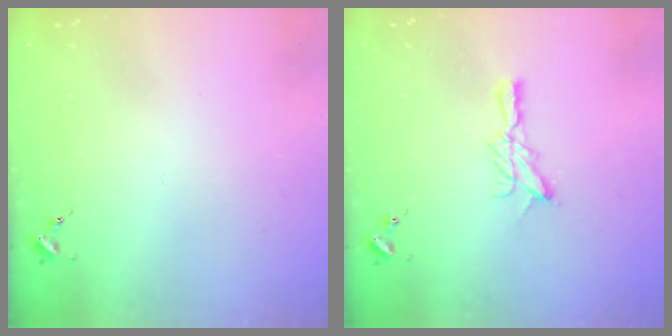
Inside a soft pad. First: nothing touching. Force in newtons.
{"total": 7.6, "press": 7.6, "slide": 0.1}